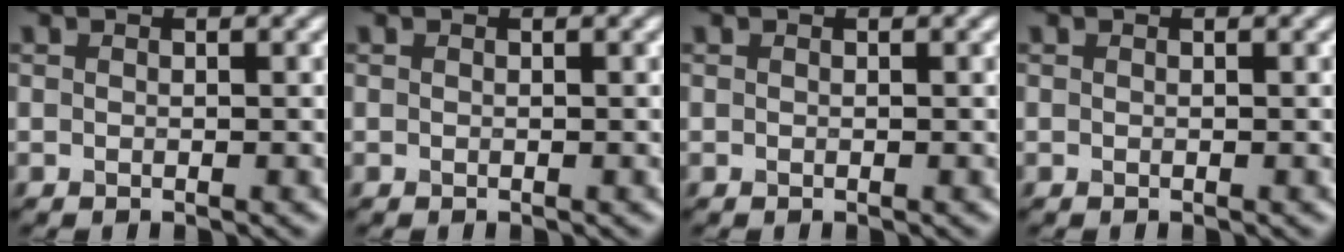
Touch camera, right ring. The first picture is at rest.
{"total": 0.0}
{"total": 0.0}
{"total": 0.0}